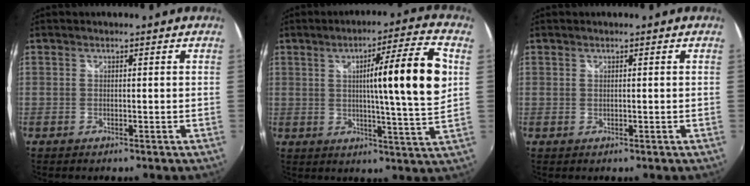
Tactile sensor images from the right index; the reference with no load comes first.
{"total": 14.3, "force": [2.8, -0.6, 14.0], "torque": [-0.205, 0.004, 0.040]}
{"total": 0.0}